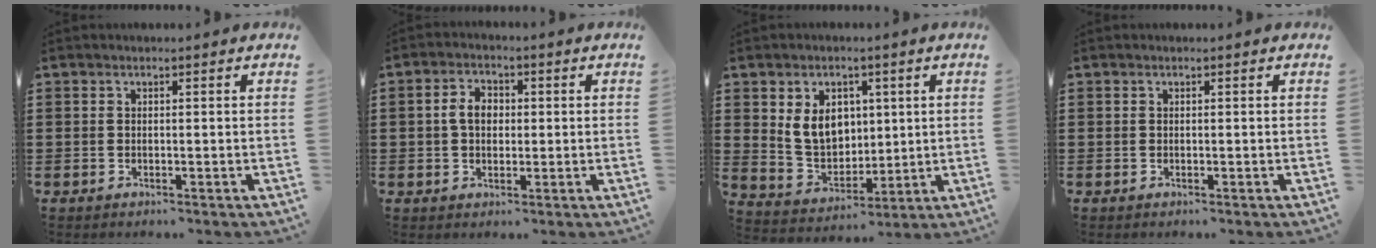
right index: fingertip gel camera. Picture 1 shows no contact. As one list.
[{"total": 3.9, "force": [0.2, 2.7, 2.8], "torque": [-0.062, 0.012, 0.000]}, {"total": 7.5, "force": [1.9, 5.9, 4.2], "torque": [-0.093, 0.007, 0.034]}, {"total": 0.0}]